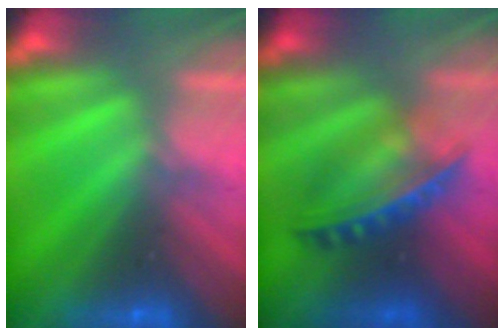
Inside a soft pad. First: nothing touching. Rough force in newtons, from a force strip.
{"total": 8.5}